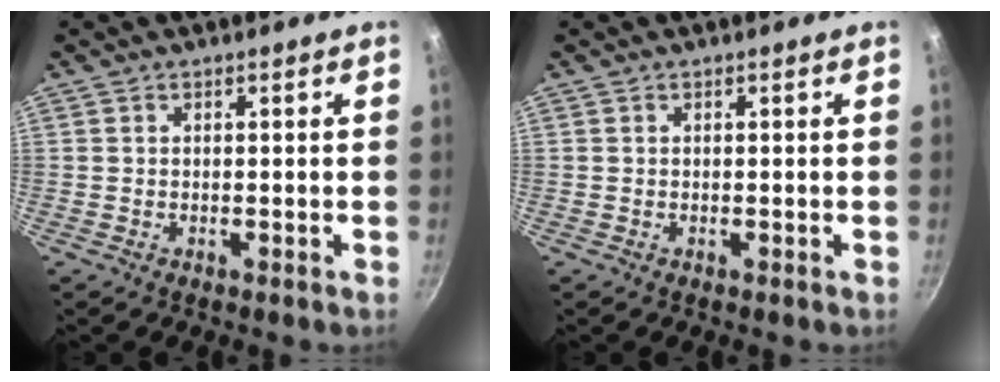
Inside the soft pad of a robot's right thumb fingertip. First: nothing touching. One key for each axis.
{"total": 0.0}